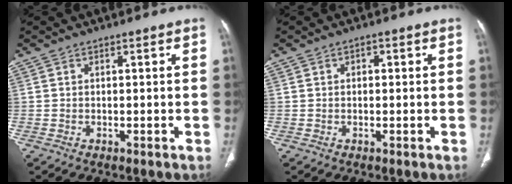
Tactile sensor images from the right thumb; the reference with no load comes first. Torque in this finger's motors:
{"motor_torque": [-0.02, -0.22, -0.22, 0.04, 0.07]}